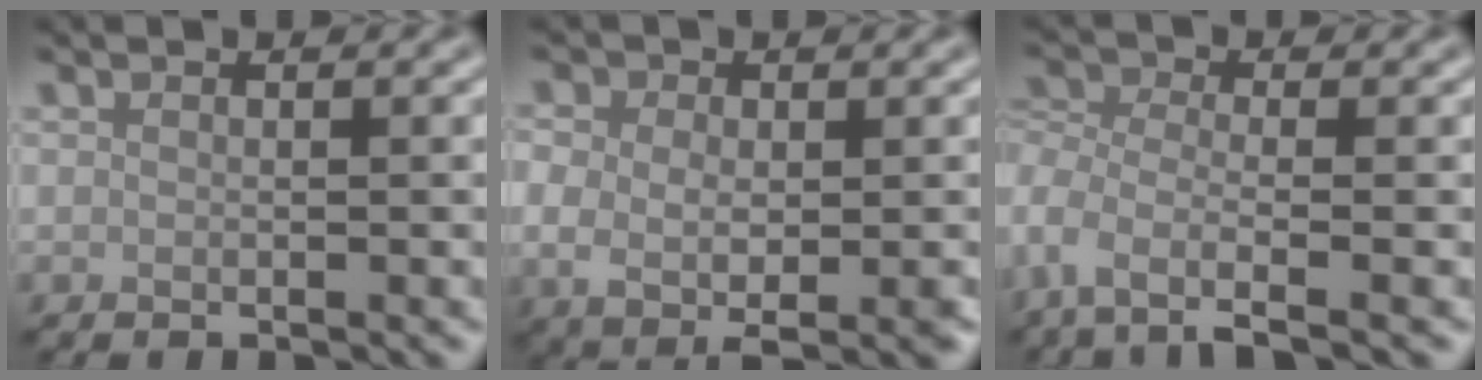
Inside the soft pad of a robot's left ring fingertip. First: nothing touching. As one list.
[{"total": 4.4, "force": [-0.5, 2.9, 3.3], "torque": [-0.060, -0.011, -0.003]}, {"total": 5.4, "force": [-2.5, 2.5, 4.1], "torque": [-0.086, -0.011, -0.043]}]